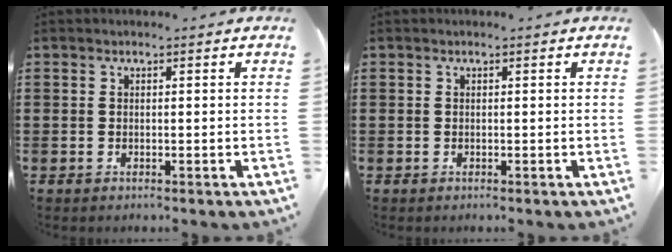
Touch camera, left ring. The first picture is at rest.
{"total": 0.0}